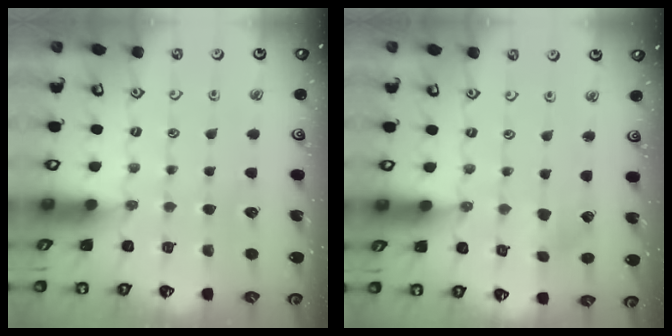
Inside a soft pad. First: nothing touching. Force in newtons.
{"total": 2.1, "press": 2.1, "slide": 0.2}